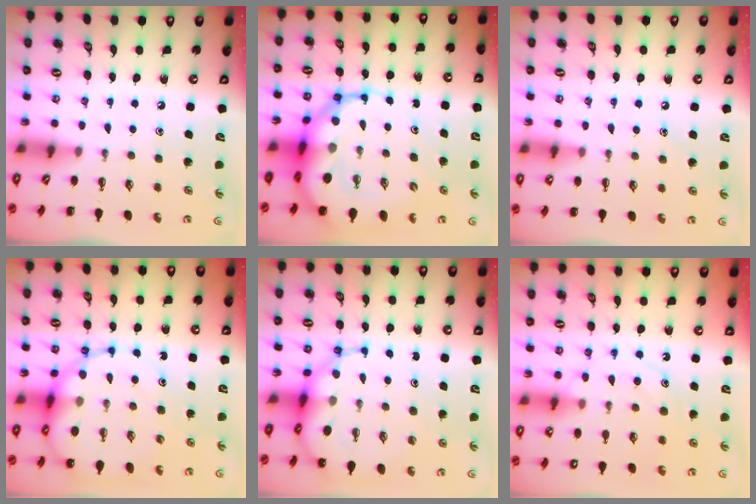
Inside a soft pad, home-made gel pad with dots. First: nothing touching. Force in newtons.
{"total": 17.0, "press": 16.4, "slide": 4.4}
{"total": 6.7, "press": 6.4, "slide": 2.0}
{"total": 15.8, "press": 15.5, "slide": 3.3}
{"total": 12.2, "press": 11.7, "slide": 3.4}
{"total": 11.9, "press": 11.9, "slide": 0.7}